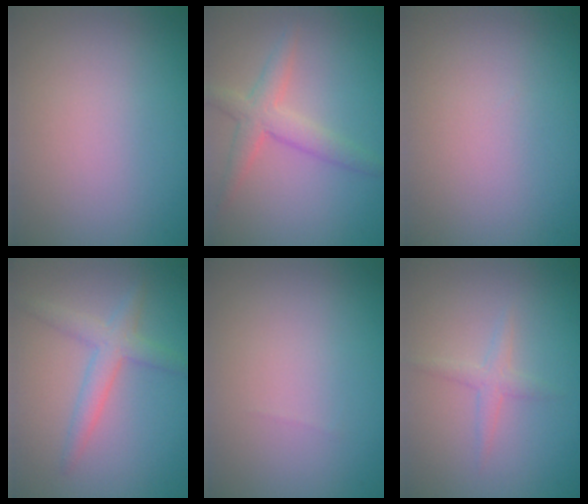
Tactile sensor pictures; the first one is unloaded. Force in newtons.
{"total": 3.1, "press": 3.1, "slide": 0.3}
{"total": 0.0}
{"total": 2.9, "press": 2.9, "slide": 0.1}
{"total": 0.0}
{"total": 1.4, "press": 1.4, "slide": 0.0}